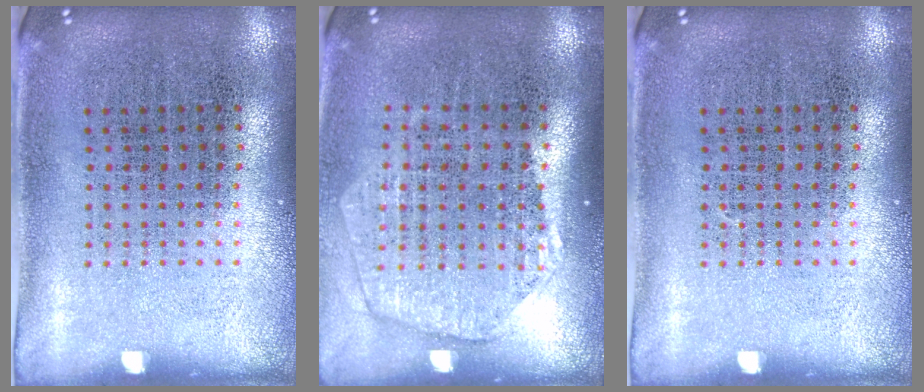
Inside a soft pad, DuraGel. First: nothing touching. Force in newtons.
{"total": 1.8, "press": 1.7, "slide": 0.8}
{"total": 0.0}